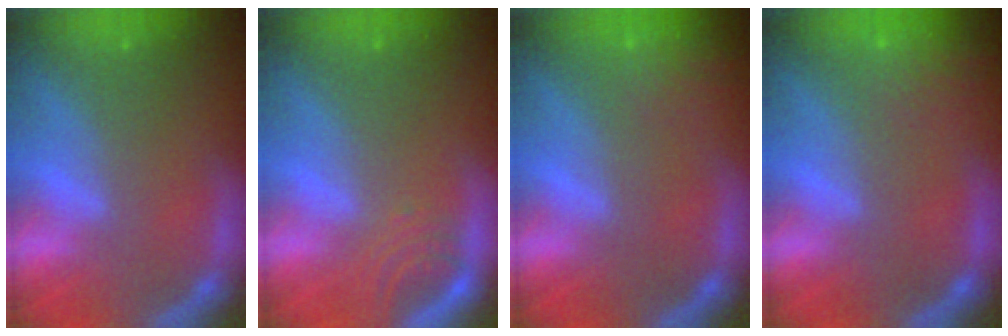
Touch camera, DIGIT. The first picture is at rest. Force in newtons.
{"total": 2.5}
{"total": 7.5}
{"total": 9.5}